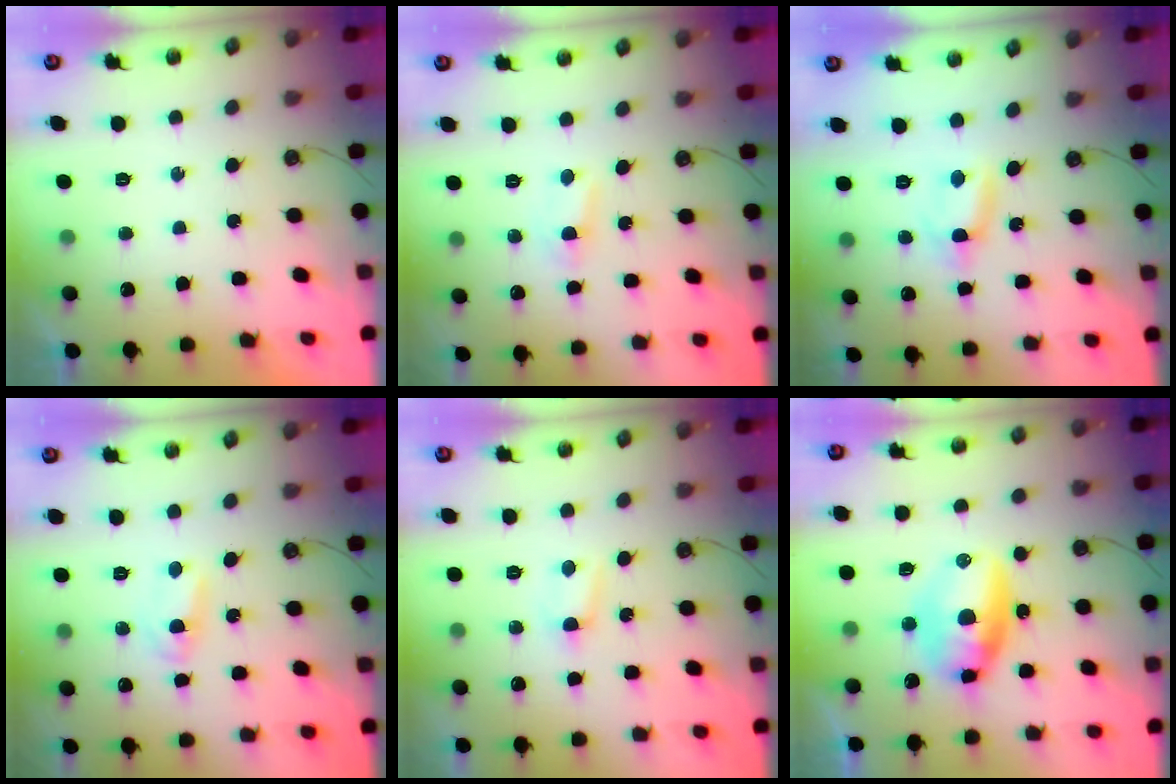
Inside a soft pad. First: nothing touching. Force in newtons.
{"total": 4.8, "press": 1.8, "slide": 4.5}
{"total": 2.2, "press": 2.2, "slide": 0.1}
{"total": 1.9, "press": 1.9, "slide": 0.2}
{"total": 3.7, "press": 3.7, "slide": 0.4}
{"total": 15.2, "press": 11.3, "slide": 10.1}